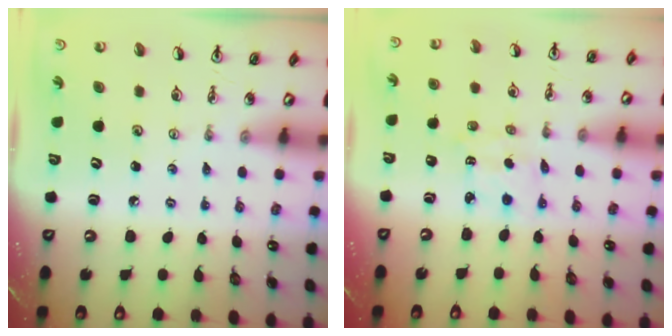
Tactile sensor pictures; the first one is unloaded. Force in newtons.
{"total": 2.0, "press": 1.9, "slide": 0.6}